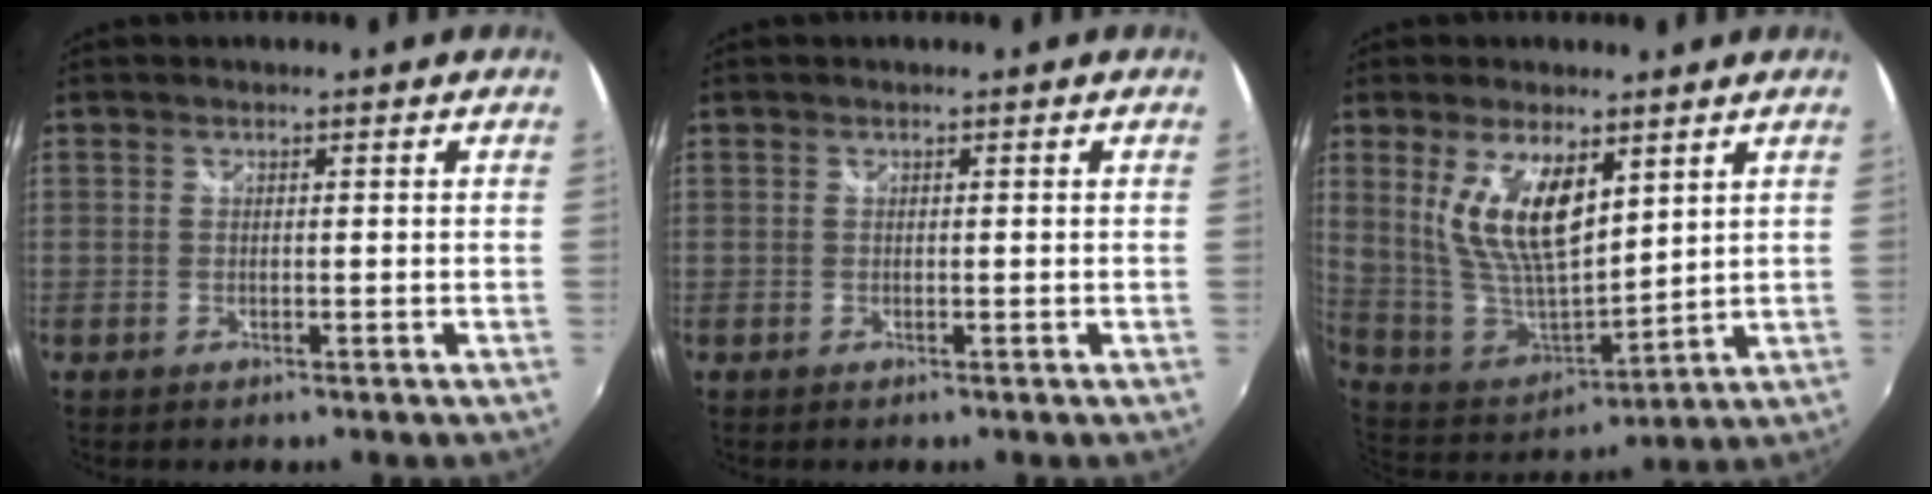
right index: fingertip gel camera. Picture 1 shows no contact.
{"total": 0.0}
{"total": 15.3, "force": [6.5, 6.9, 12.1], "torque": [-0.234, -0.008, 0.142]}